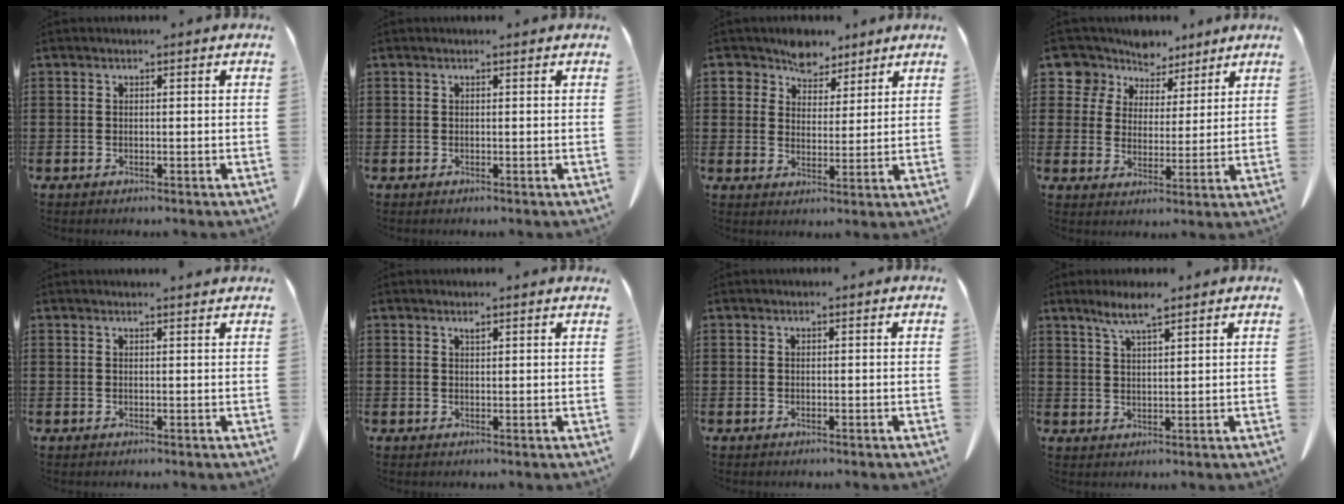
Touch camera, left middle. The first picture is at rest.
{"total": 0.0}
{"total": 6.5, "force": [5.3, 3.5, 1.1], "torque": [-0.045, -0.016, 0.098]}
{"total": 7.7, "force": [6.4, 4.2, 0.5], "torque": [-0.048, -0.033, 0.119]}
{"total": 1.0, "force": [1.0, -0.1, 0.3], "torque": [-0.006, -0.002, 0.019]}
{"total": 1.1, "force": [1.0, 0.1, 0.5], "torque": [-0.010, -0.001, 0.020]}
{"total": 0.0}
{"total": 4.7, "force": [3.3, 0.4, 3.3], "torque": [-0.072, -0.001, 0.058]}